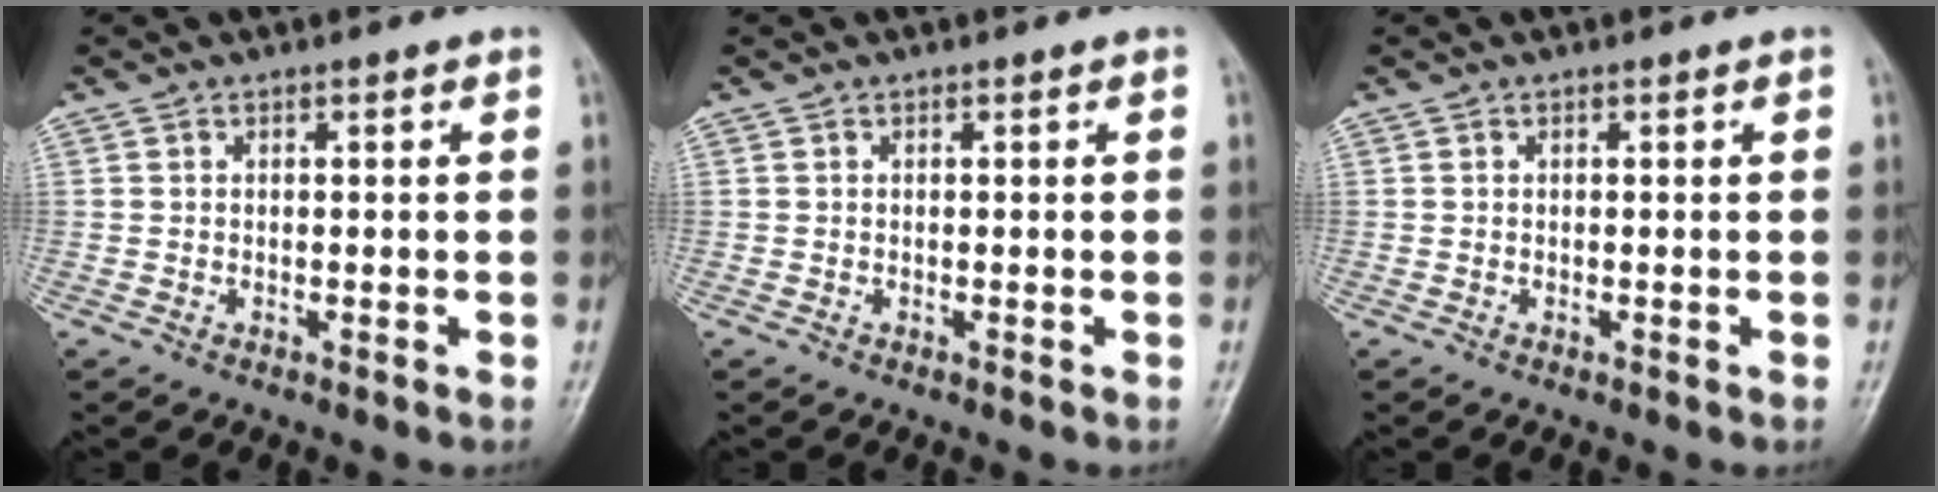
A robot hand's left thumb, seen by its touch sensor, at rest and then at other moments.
{"total": 0.0}
{"total": 0.0}